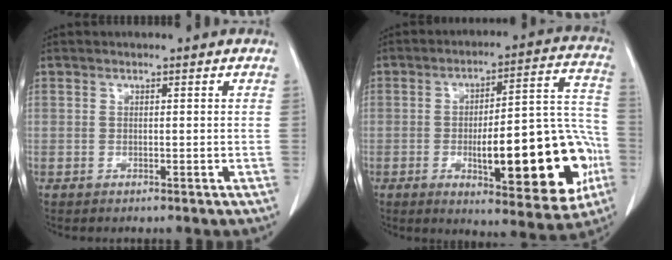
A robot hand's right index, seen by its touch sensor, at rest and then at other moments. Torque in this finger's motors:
{"motor_torque": [1.73, -0.41, 0.90, 0.21]}